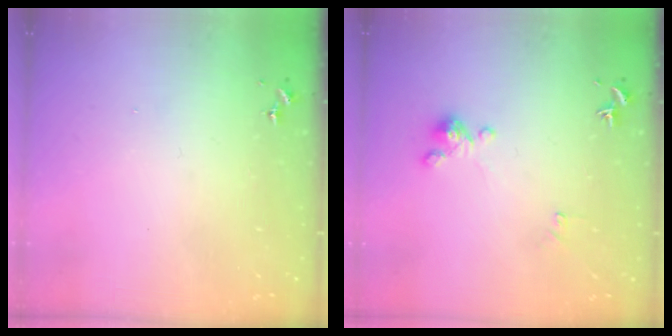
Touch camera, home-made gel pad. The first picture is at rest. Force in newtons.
{"total": 0.0}